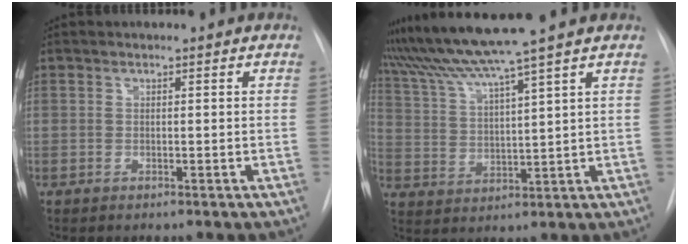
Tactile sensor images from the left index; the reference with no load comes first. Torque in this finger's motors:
{"motor_torque": [0.53, -0.51, 0.96, 0.21]}